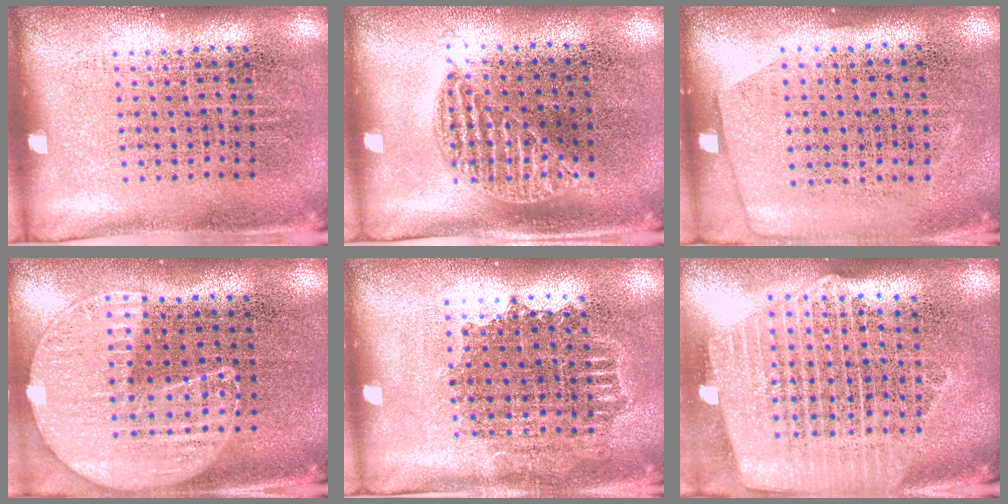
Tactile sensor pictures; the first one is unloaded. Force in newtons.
{"total": 0.9, "press": 0.8, "slide": 0.4}
{"total": 0.5, "press": 0.0, "slide": 0.5}
{"total": 1.1, "press": 1.1, "slide": 0.4}
{"total": 1.4, "press": 1.2, "slide": 0.7}
{"total": 2.5, "press": 2.1, "slide": 1.3}